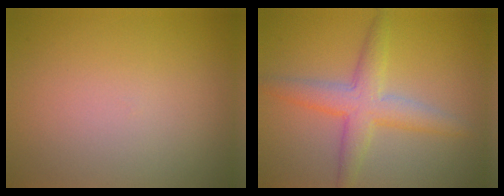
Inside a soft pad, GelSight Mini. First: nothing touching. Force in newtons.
{"total": 4.3, "press": 4.3, "slide": 0.2}